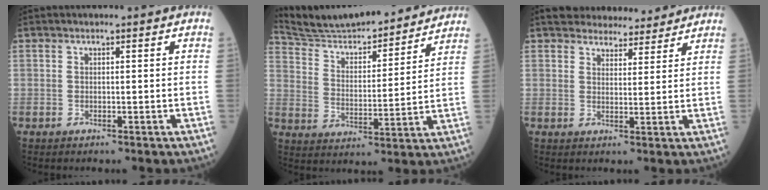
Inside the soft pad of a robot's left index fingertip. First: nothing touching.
{"total": 19.0, "force": [17.9, 2.9, 5.6], "torque": [-0.098, 0.014, 0.280]}
{"total": 7.8, "force": [7.3, 2.3, 1.4], "torque": [-0.010, 0.007, 0.091]}